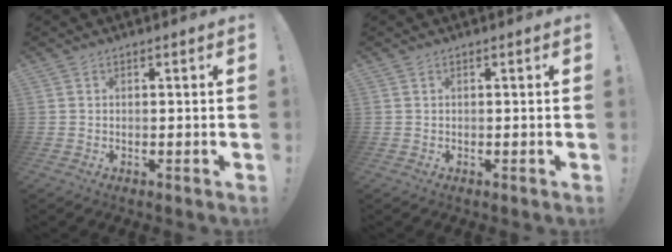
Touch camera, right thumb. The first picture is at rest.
{"total": 0.0}